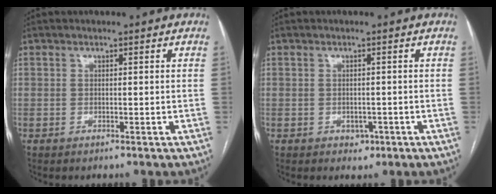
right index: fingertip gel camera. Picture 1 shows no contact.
{"total": 1.8, "force": [-0.8, 1.4, 0.8], "torque": [-0.007, 0.004, -0.004]}